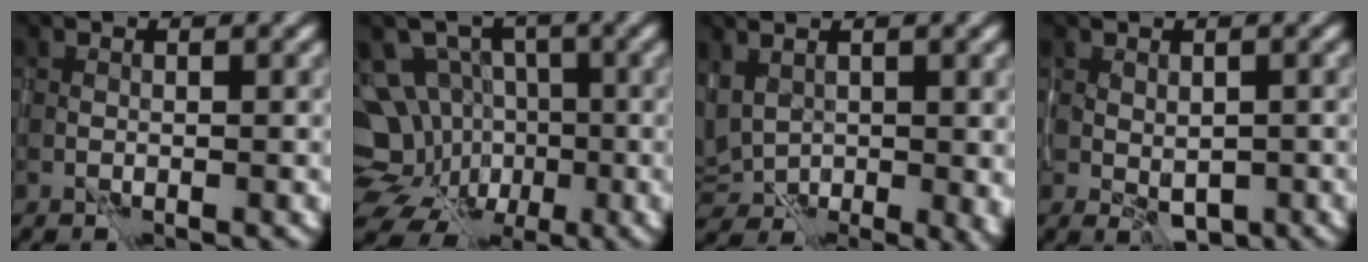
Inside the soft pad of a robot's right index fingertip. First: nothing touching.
{"total": 10.1, "force": [-3.3, 8.8, 3.7], "torque": [-0.057, -0.023, -0.050]}
{"total": 6.7, "force": [1.2, 4.3, 5.0], "torque": [-0.107, -0.015, 0.037]}
{"total": 2.5, "force": [-0.1, 1.5, 1.9], "torque": [-0.029, -0.009, 0.004]}